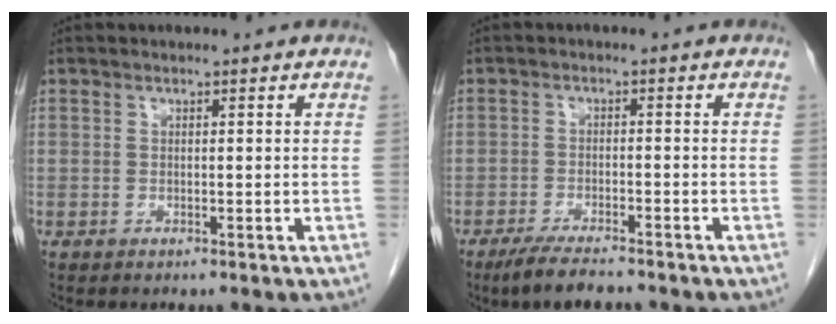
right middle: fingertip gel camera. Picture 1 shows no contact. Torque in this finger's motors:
{"motor_torque": [0.90, -0.59, 0.22, 0.06]}